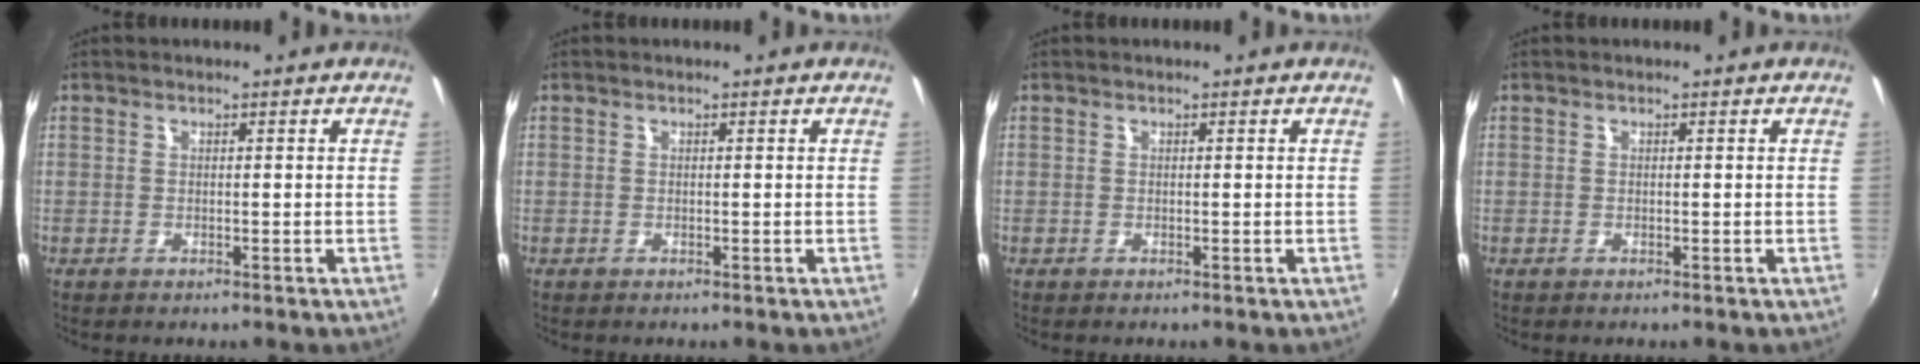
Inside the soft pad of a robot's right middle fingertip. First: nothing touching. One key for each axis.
{"total": 0.0}
{"total": 0.0}
{"total": 0.0}